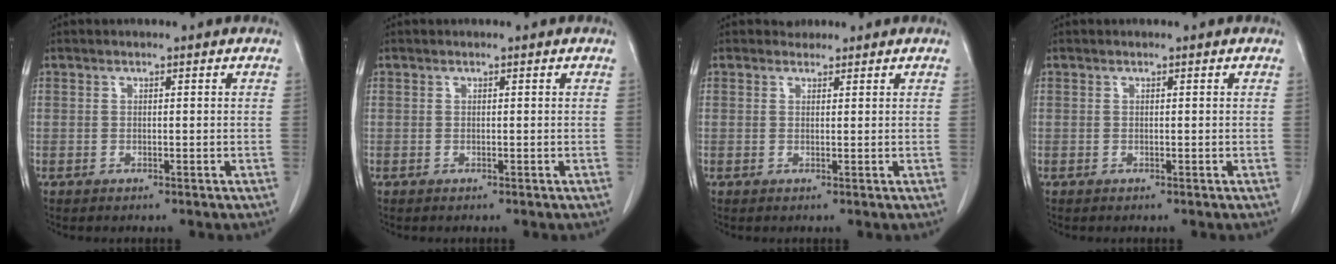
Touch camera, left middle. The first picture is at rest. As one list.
[{"total": 0.0}, {"total": 1.2, "force": [1.0, 0.5, -0.3], "torque": [0.000, 0.005, 0.013]}, {"total": 0.0}]